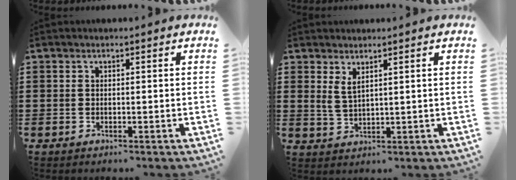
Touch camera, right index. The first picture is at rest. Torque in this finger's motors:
{"motor_torque": [0.30, 0.39, 0.09, 0.02]}